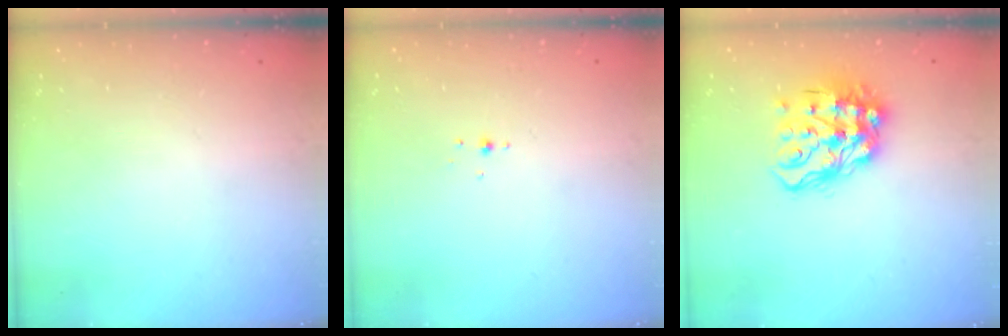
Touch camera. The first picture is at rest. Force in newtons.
{"total": 3.0, "press": 2.9, "slide": 0.8}
{"total": 14.9, "press": 14.8, "slide": 1.5}